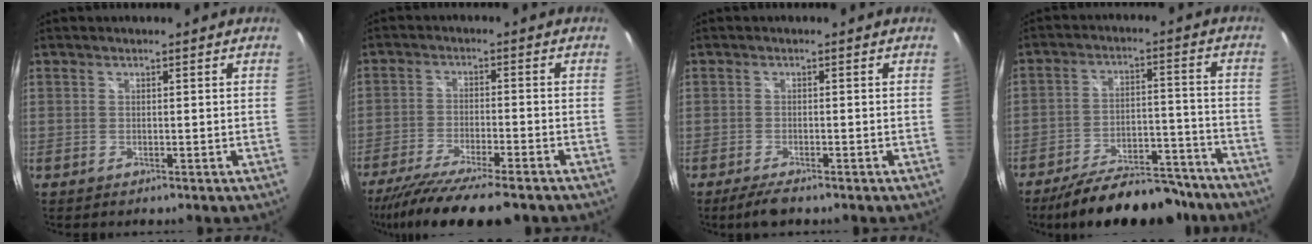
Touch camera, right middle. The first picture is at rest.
{"total": 15.1, "force": [-12.6, 1.7, 8.1], "torque": [-0.164, -0.041, -0.204]}
{"total": 3.5, "force": [-2.7, 0.6, 2.1], "torque": [-0.052, -0.012, -0.049]}
{"total": 19.8, "force": [-16.9, 6.1, 8.4], "torque": [-0.146, 0.009, -0.223]}